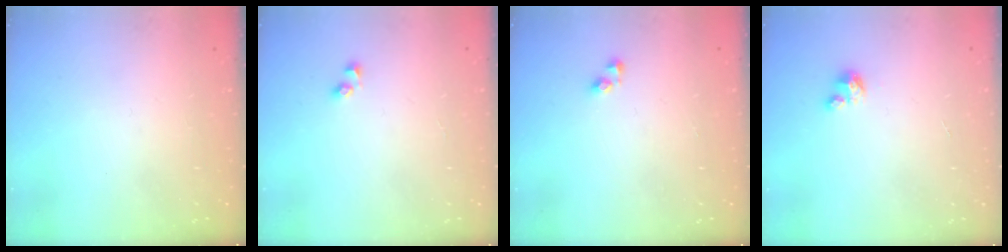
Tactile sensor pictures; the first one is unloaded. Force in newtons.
{"total": 2.5, "press": 2.2, "slide": 1.3}
{"total": 3.2, "press": 3.2, "slide": 0.5}
{"total": 3.3, "press": 3.3, "slide": 0.2}